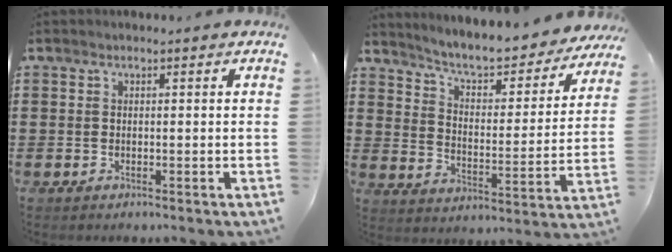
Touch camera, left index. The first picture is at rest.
{"total": 6.1, "force": [5.4, 1.1, 2.6], "torque": [-0.065, -0.038, 0.085]}